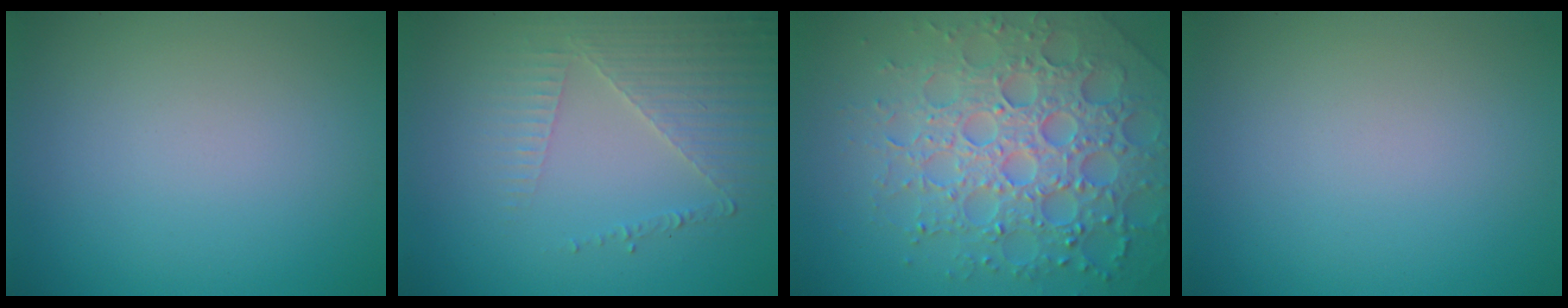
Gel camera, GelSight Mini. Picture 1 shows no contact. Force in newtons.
{"total": 3.6, "press": 3.2, "slide": 1.7}
{"total": 7.1, "press": 6.9, "slide": 1.7}
{"total": 0.0}